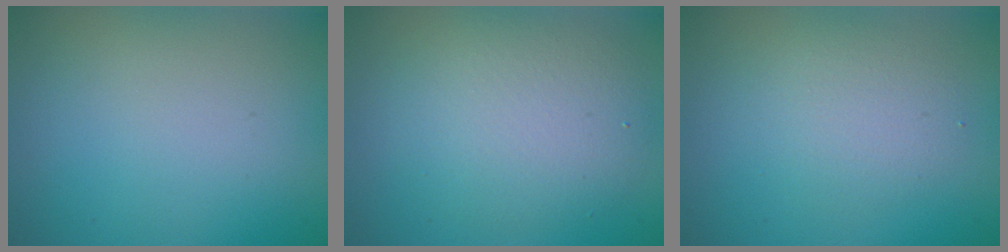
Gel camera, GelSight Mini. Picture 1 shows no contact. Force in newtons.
{"total": 4.9, "press": 4.9, "slide": 0.3}
{"total": 2.6, "press": 2.6, "slide": 0.0}